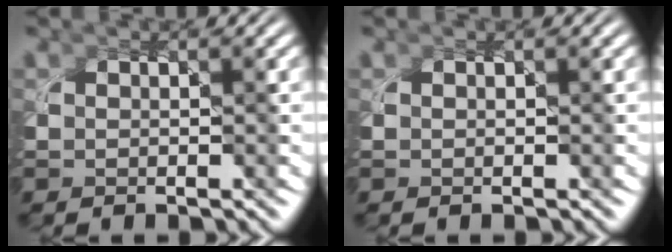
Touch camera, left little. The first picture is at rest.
{"total": 0.0}